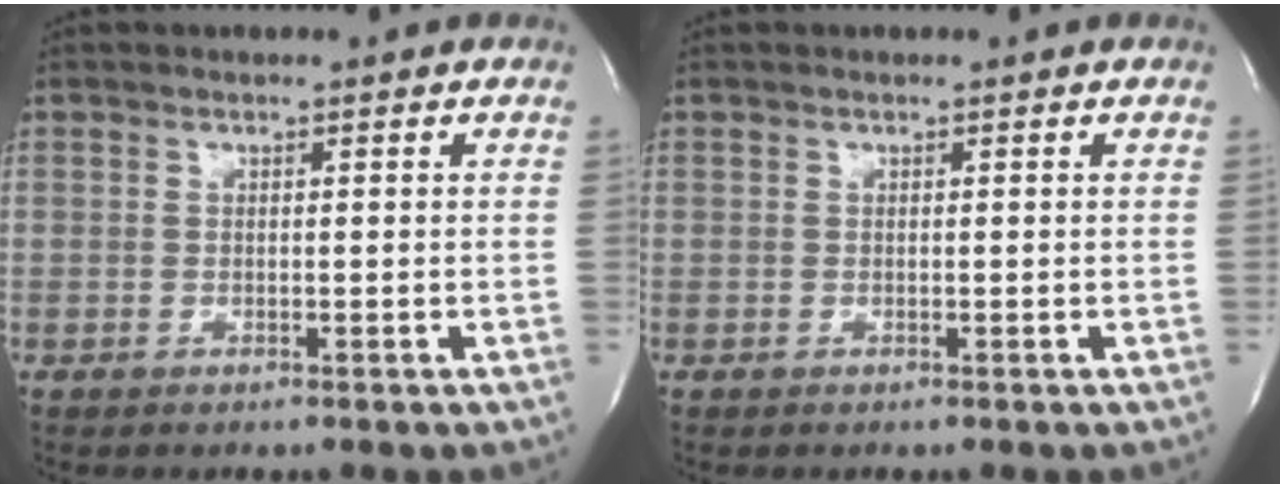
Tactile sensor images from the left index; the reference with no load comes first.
{"total": 0.0}